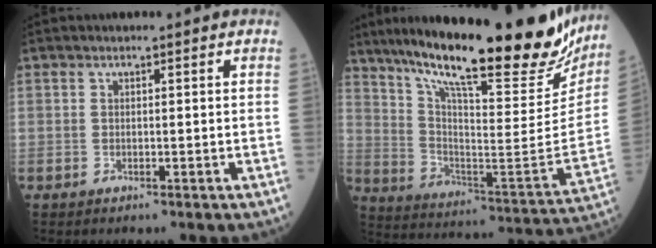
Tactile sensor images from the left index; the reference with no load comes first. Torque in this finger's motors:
{"motor_torque": [0.41, -0.58, 0.96, 0.21]}